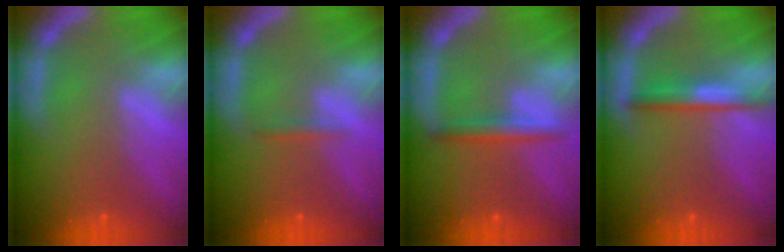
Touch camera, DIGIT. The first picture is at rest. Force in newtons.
{"total": 0.9}
{"total": 2.4}
{"total": 3.0}